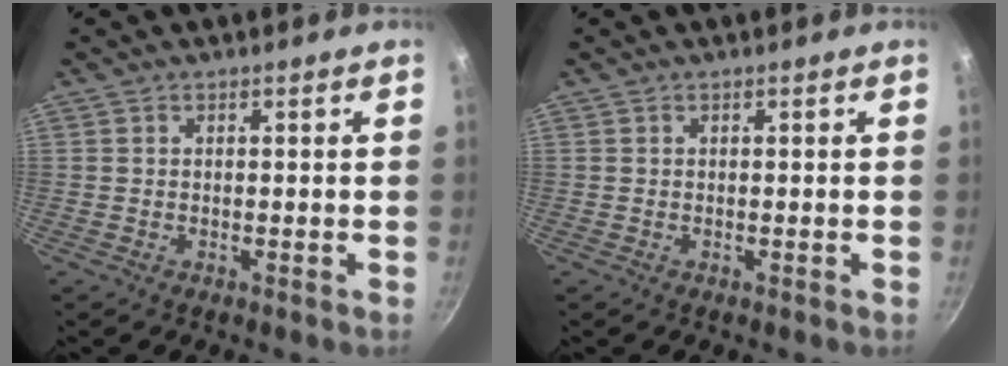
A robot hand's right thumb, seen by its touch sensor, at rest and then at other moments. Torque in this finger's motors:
{"motor_torque": [0.00, 0.00, 0.00, 0.00, 0.00]}